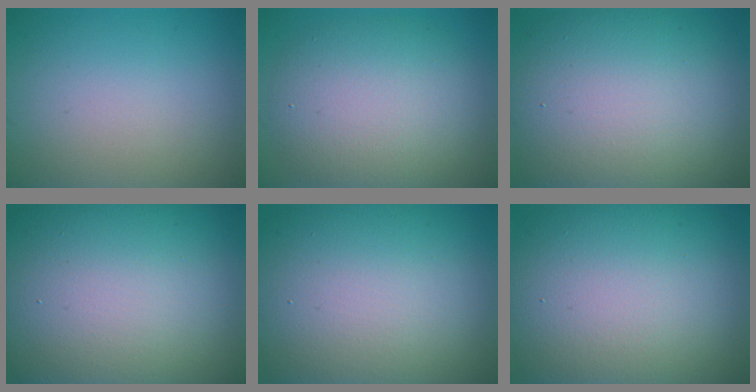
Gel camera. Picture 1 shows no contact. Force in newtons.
{"total": 8.1, "press": 8.1, "slide": 0.4}
{"total": 14.5, "press": 14.5, "slide": 1.0}
{"total": 21.8, "press": 21.8, "slide": 1.0}
{"total": 16.9, "press": 16.9, "slide": 0.6}
{"total": 17.7, "press": 17.6, "slide": 1.5}